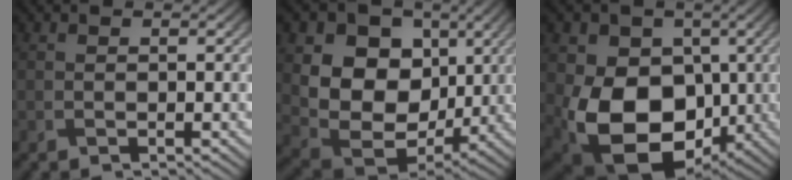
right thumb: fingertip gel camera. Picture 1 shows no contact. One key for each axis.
{"total": 14.2, "fx": 3.5, "fy": 11.0, "fz": 8.2, "tx": -0.166, "ty": 0.020, "tz": 0.065}
{"total": 15.5, "fx": -2.5, "fy": 11.6, "fz": 10.0, "tx": -0.154, "ty": -0.034, "tz": -0.057}